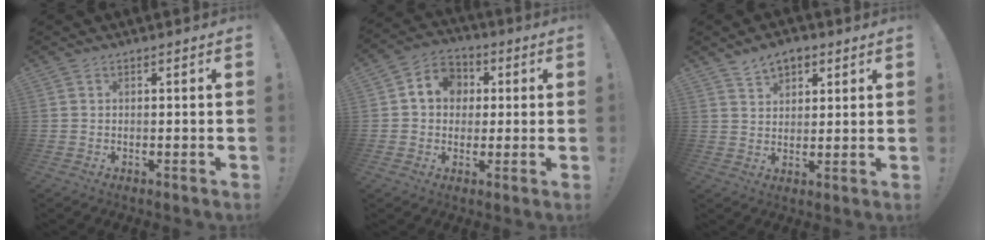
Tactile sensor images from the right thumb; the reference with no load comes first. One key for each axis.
{"total": 8.9, "fx": 1.6, "fy": 7.9, "fz": 3.8, "tx": -0.059, "ty": 0.007, "tz": 0.035}
{"total": 6.2, "fx": 4.1, "fy": 4.0, "fz": 2.4, "tx": -0.038, "ty": -0.016, "tz": 0.076}